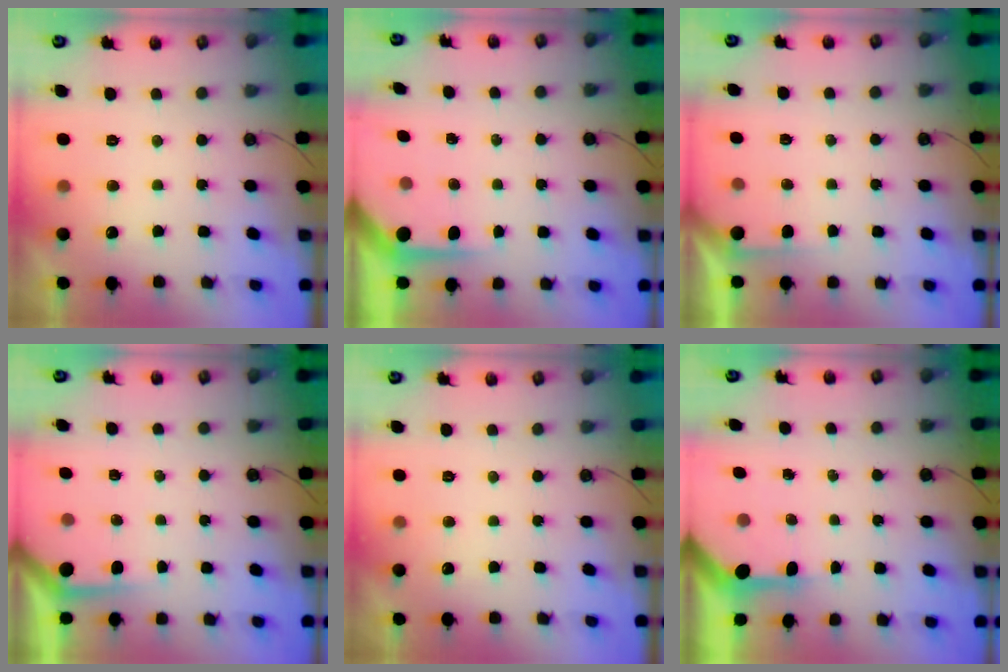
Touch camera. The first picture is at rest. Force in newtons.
{"total": 4.4, "press": 4.4, "slide": 0.1}
{"total": 1.7, "press": 1.6, "slide": 0.2}
{"total": 1.8, "press": 1.8, "slide": 0.3}
{"total": 0.0}
{"total": 3.4, "press": 3.4, "slide": 0.3}